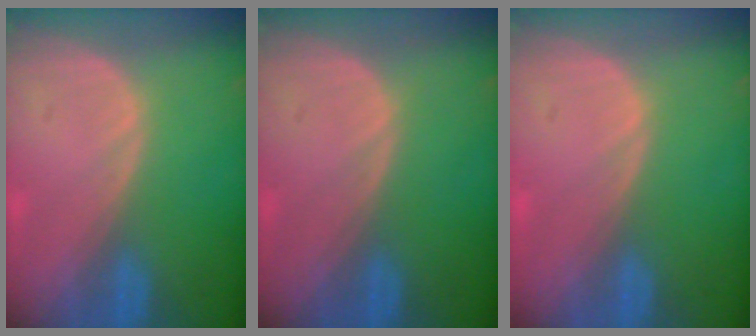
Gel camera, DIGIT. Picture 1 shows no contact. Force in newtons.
{"total": 0.0}
{"total": 0.5, "press": 0.1, "slide": 0.5}